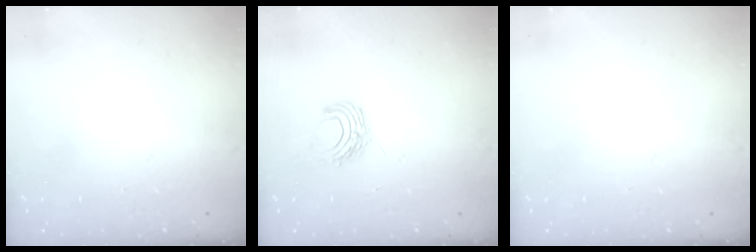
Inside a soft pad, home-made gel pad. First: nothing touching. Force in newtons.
{"total": 6.9, "press": 6.9, "slide": 0.6}
{"total": 0.0}